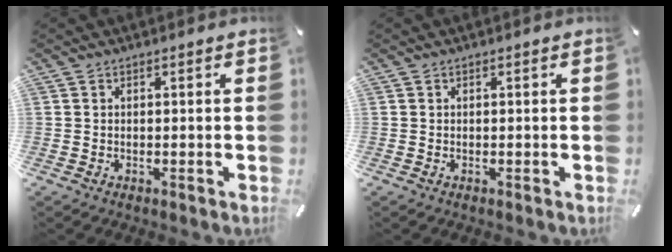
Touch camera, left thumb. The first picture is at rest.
{"total": 0.0}